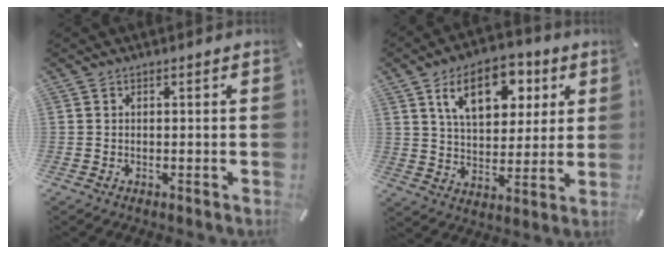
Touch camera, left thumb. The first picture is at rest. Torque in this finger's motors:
{"motor_torque": [0.60, 0.64, 1.42, -1.35, 0.23]}